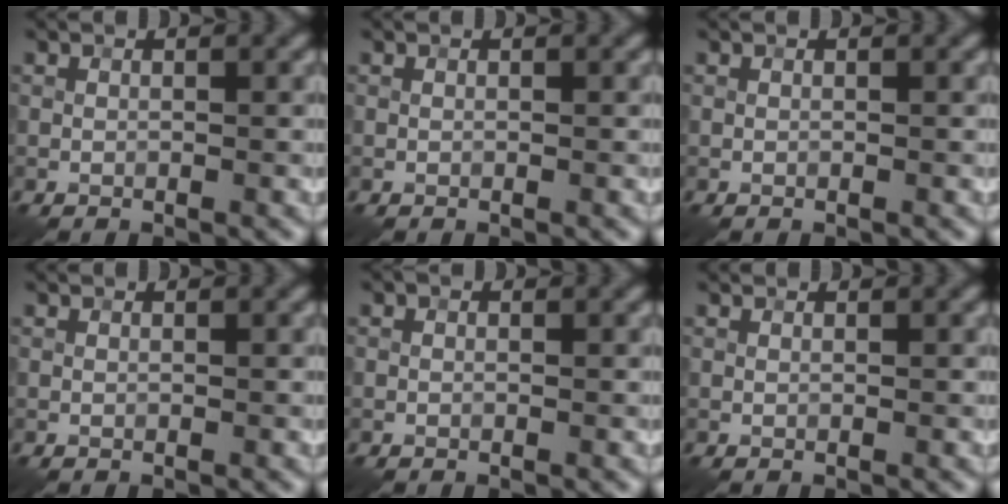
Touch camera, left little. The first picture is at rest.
{"total": 0.0}
{"total": 0.0}
{"total": 0.0}
{"total": 0.0}
{"total": 0.7, "force": [0.7, 0.1, 0.1], "torque": [-0.007, -0.001, 0.006]}